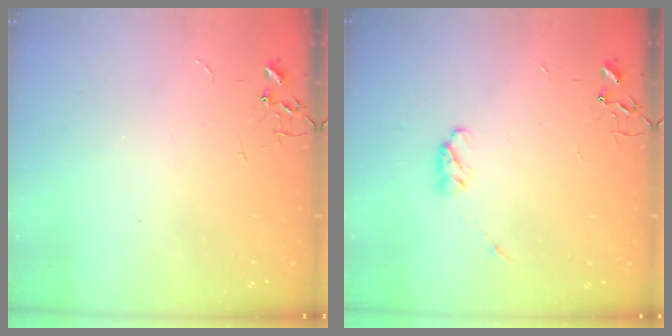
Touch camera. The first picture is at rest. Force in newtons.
{"total": 4.2, "press": 4.2, "slide": 0.7}